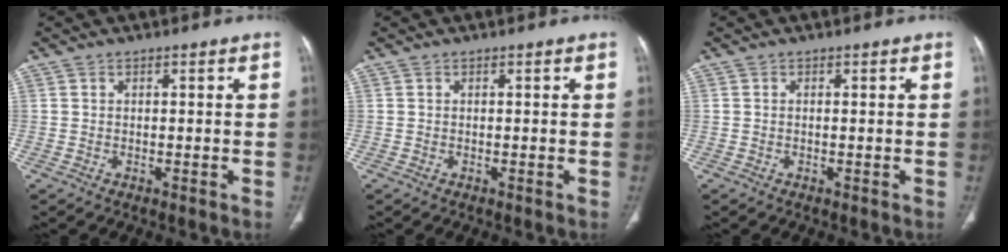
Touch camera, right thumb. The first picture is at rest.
{"total": 0.0}
{"total": 0.0}